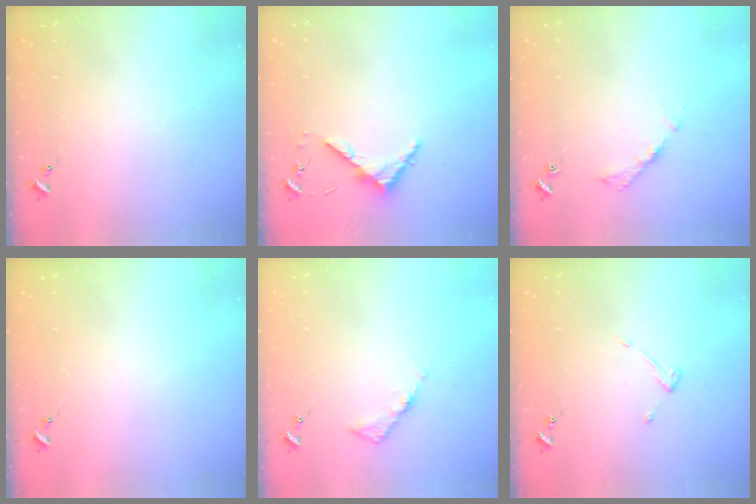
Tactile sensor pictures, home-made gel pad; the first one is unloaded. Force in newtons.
{"total": 4.6, "press": 4.6, "slide": 0.4}
{"total": 4.2, "press": 4.1, "slide": 0.6}
{"total": 0.0}
{"total": 4.5, "press": 4.5, "slide": 0.4}
{"total": 4.3, "press": 4.3, "slide": 0.4}